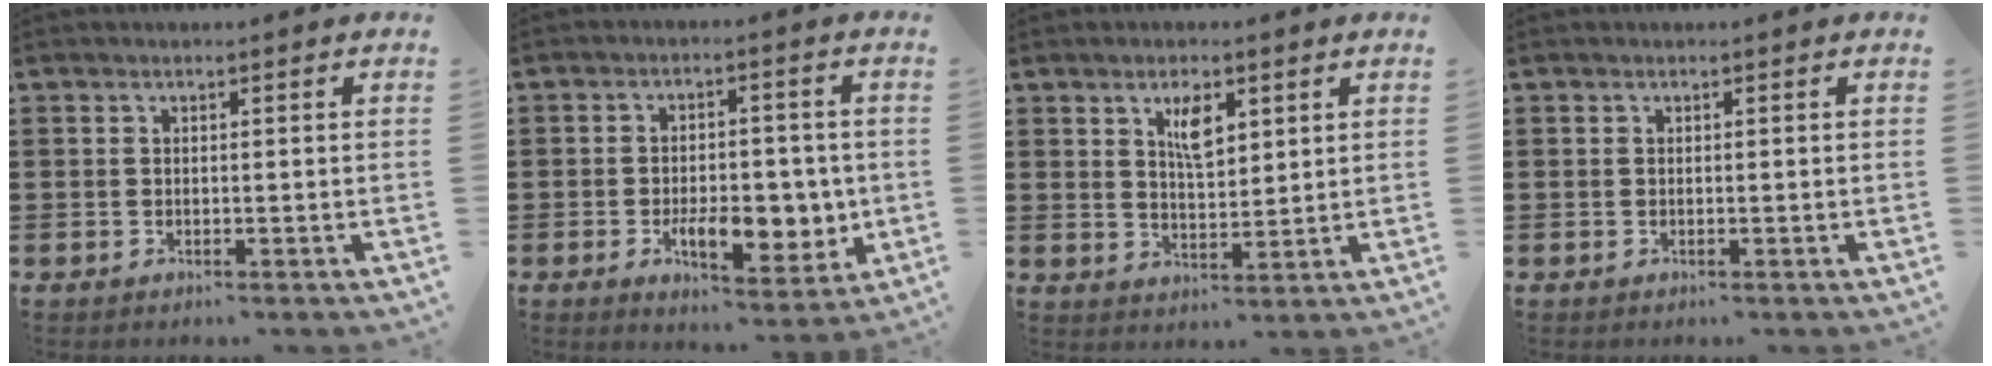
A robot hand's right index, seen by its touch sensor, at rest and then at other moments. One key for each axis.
{"total": 8.4, "fx": -1.8, "fy": 4.8, "fz": 6.7, "tx": -0.095, "ty": 0.001, "tz": -0.029}
{"total": 4.4, "fx": 2.4, "fy": 1.7, "fz": 3.4, "tx": -0.057, "ty": -0.001, "tz": 0.037}
{"total": 0.0}